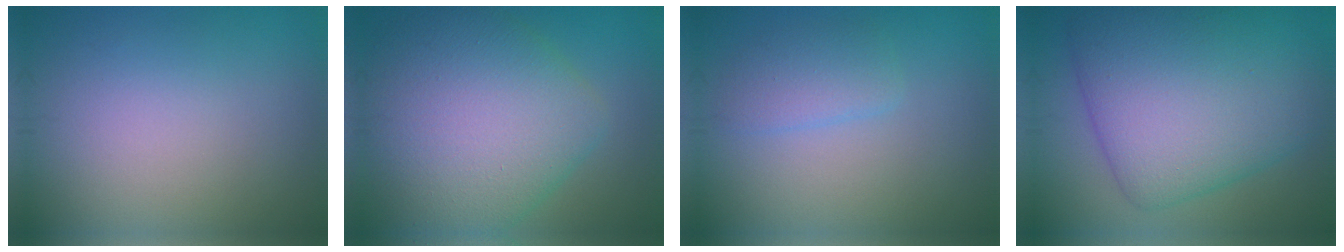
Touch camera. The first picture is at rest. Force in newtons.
{"total": 10.2, "press": 10.2, "slide": 0.4}
{"total": 2.1, "press": 2.1, "slide": 0.1}
{"total": 11.0, "press": 11.0, "slide": 0.2}